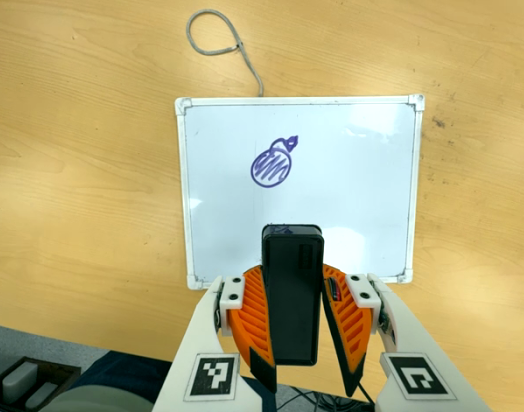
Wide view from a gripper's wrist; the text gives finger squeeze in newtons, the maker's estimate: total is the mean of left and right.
{"total": 9.7, "left": 8.1, "right": 11.3}